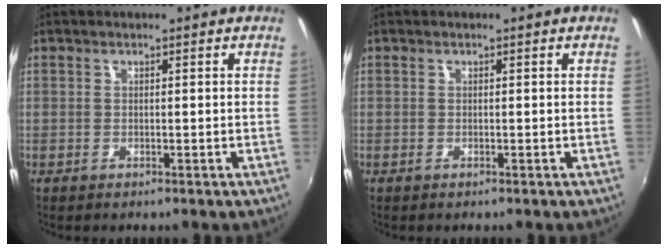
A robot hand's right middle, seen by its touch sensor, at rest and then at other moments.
{"total": 0.0}